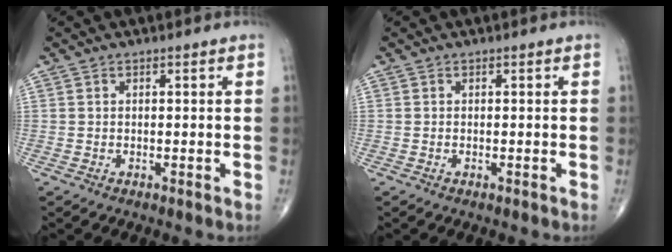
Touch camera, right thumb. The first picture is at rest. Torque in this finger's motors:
{"motor_torque": [0.13, 0.09, -0.10, -0.07, -0.02]}